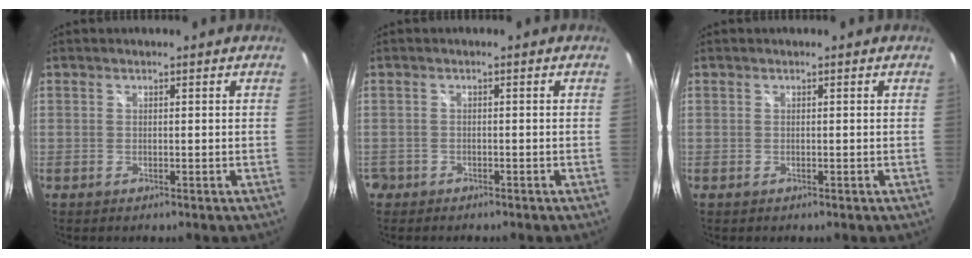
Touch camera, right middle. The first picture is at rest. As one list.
[{"total": 2.4, "force": [-1.6, 1.8, 0.3], "torque": [-0.018, 0.000, -0.029]}, {"total": 0.0}]